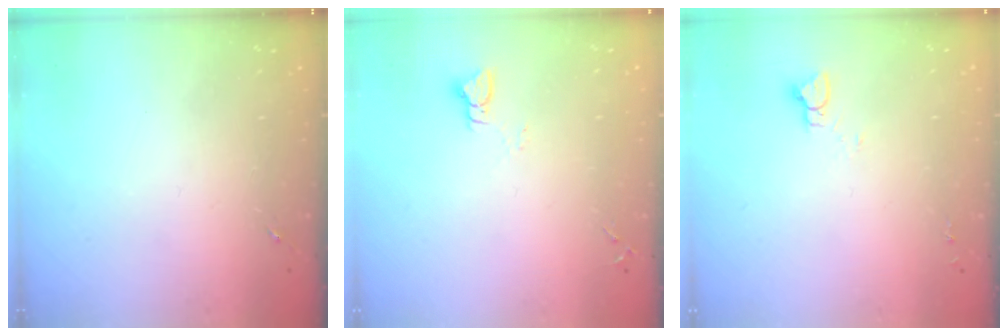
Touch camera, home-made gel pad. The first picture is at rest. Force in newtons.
{"total": 2.9, "press": 2.9, "slide": 0.3}
{"total": 3.6, "press": 3.6, "slide": 0.3}